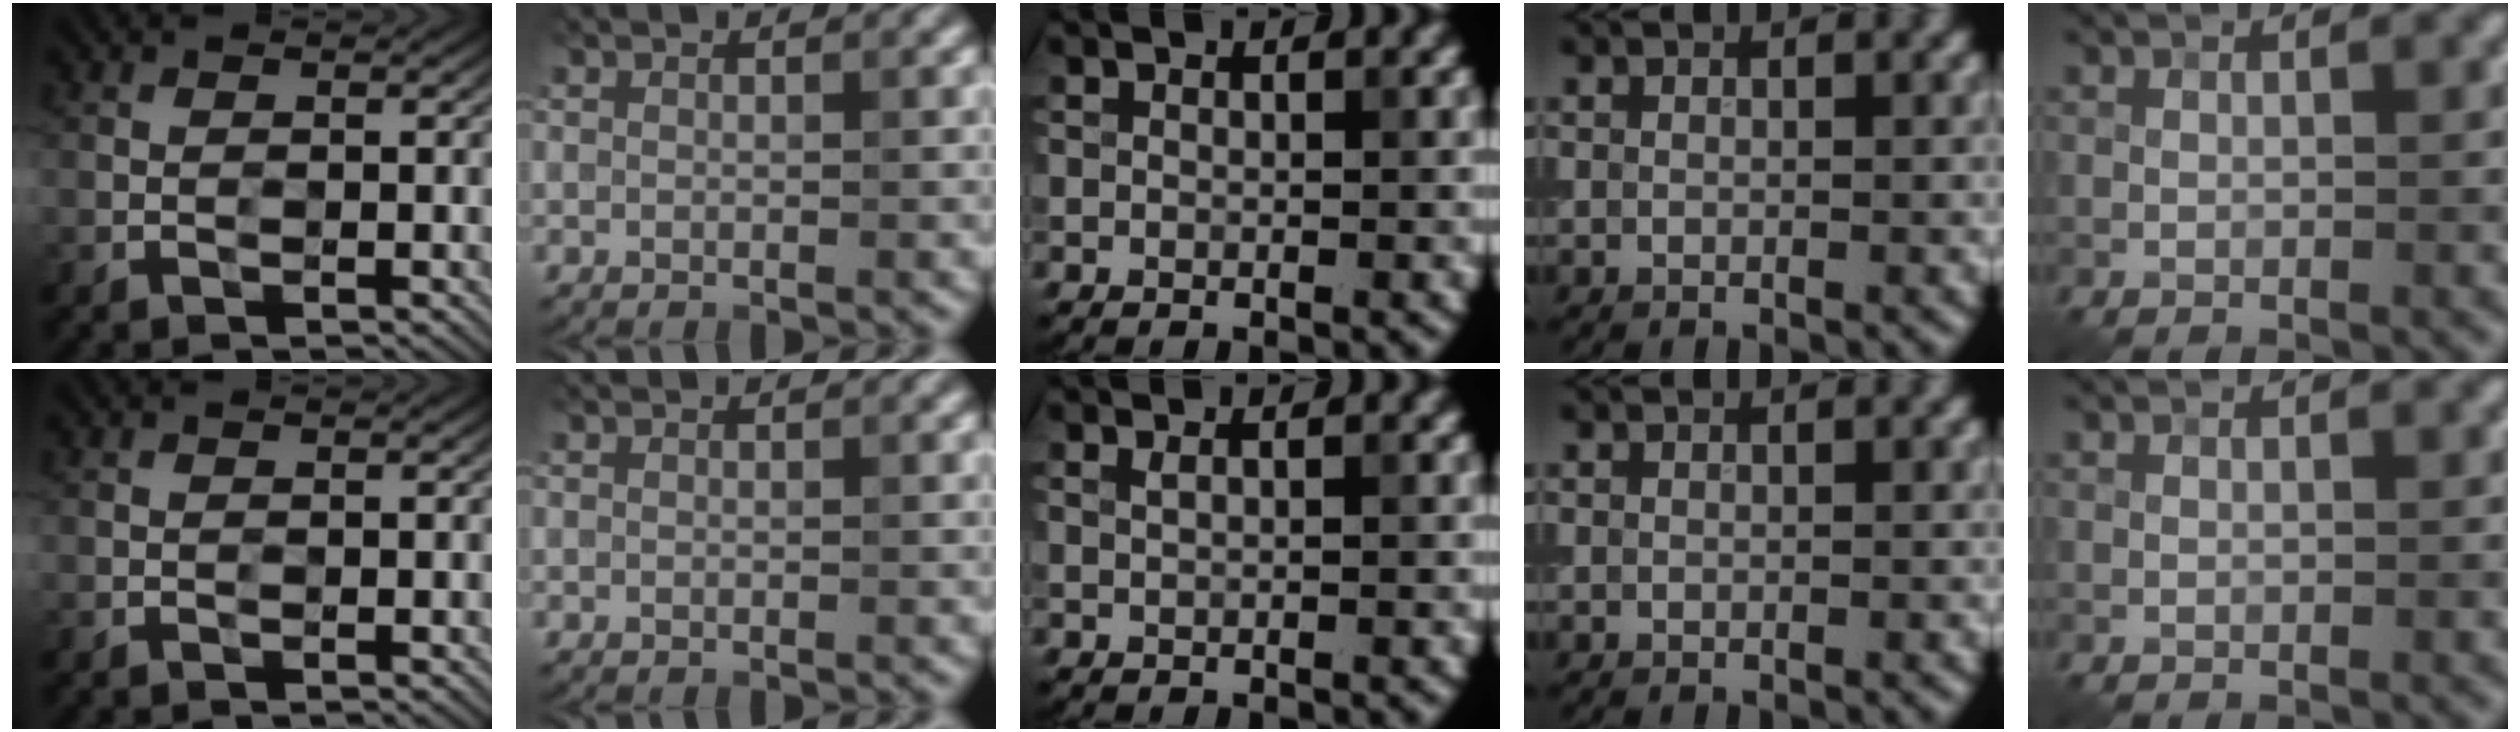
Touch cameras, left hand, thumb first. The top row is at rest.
{"middle": {"total": 0.7, "force": [0.3, 0.4, 0.5], "torque": [-0.002, 0.008, 0.001]}}